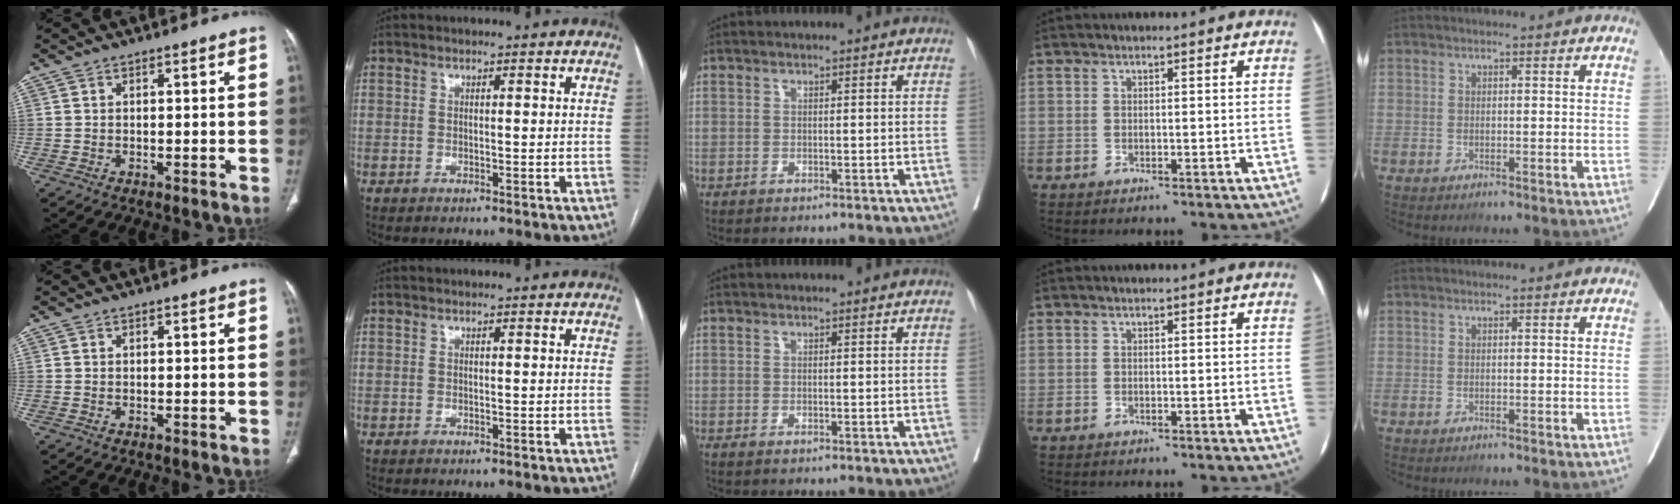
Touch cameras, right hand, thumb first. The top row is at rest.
{"middle": {"total": 0.5, "force": [-0.3, -0.1, 0.4], "torque": [-0.015, -0.001, -0.006]}}